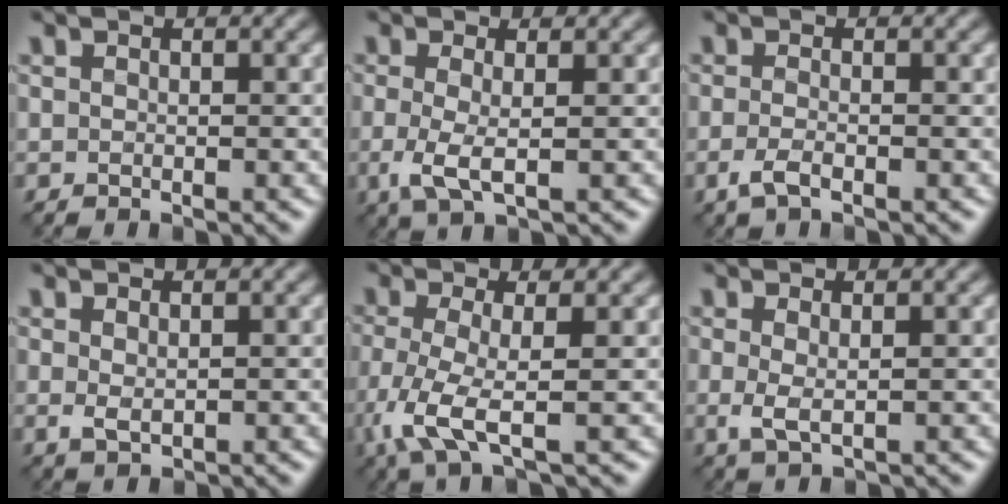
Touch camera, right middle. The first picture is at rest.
{"total": 2.8, "force": [-0.4, 0.8, 2.7], "torque": [-0.065, -0.004, -0.012]}
{"total": 1.7, "force": [-0.9, 0.4, 1.3], "torque": [-0.034, 0.000, -0.024]}
{"total": 1.4, "force": [0.3, 0.8, 1.1], "torque": [-0.024, 0.003, 0.008]}
{"total": 4.7, "force": [-1.4, 1.2, 4.3], "torque": [-0.106, -0.009, -0.031]}
{"total": 1.8, "force": [0.2, 0.6, 1.7], "torque": [-0.040, 0.001, 0.002]}